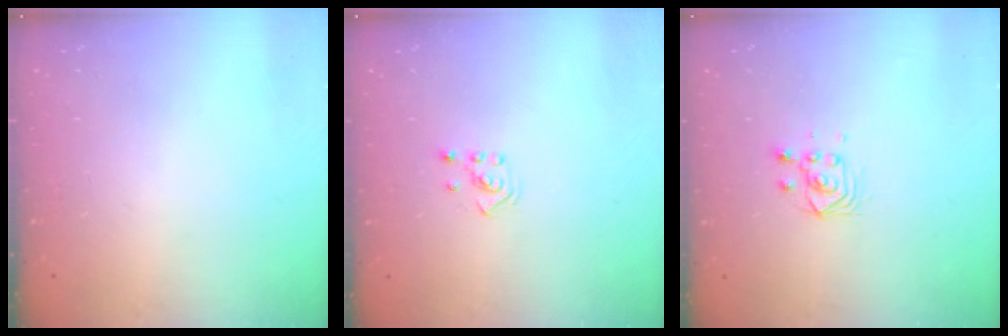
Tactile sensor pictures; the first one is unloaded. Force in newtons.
{"total": 2.1, "press": 1.9, "slide": 0.8}
{"total": 3.3, "press": 3.2, "slide": 0.7}